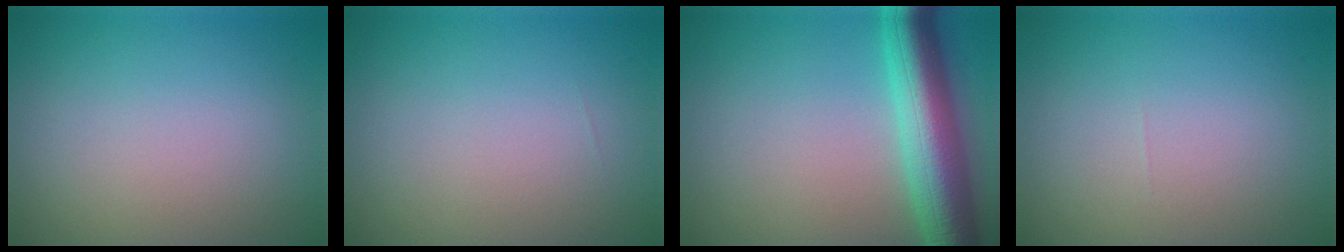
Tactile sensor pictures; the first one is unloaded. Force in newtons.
{"total": 0.0}
{"total": 8.2, "press": 8.2, "slide": 0.2}
{"total": 0.0}